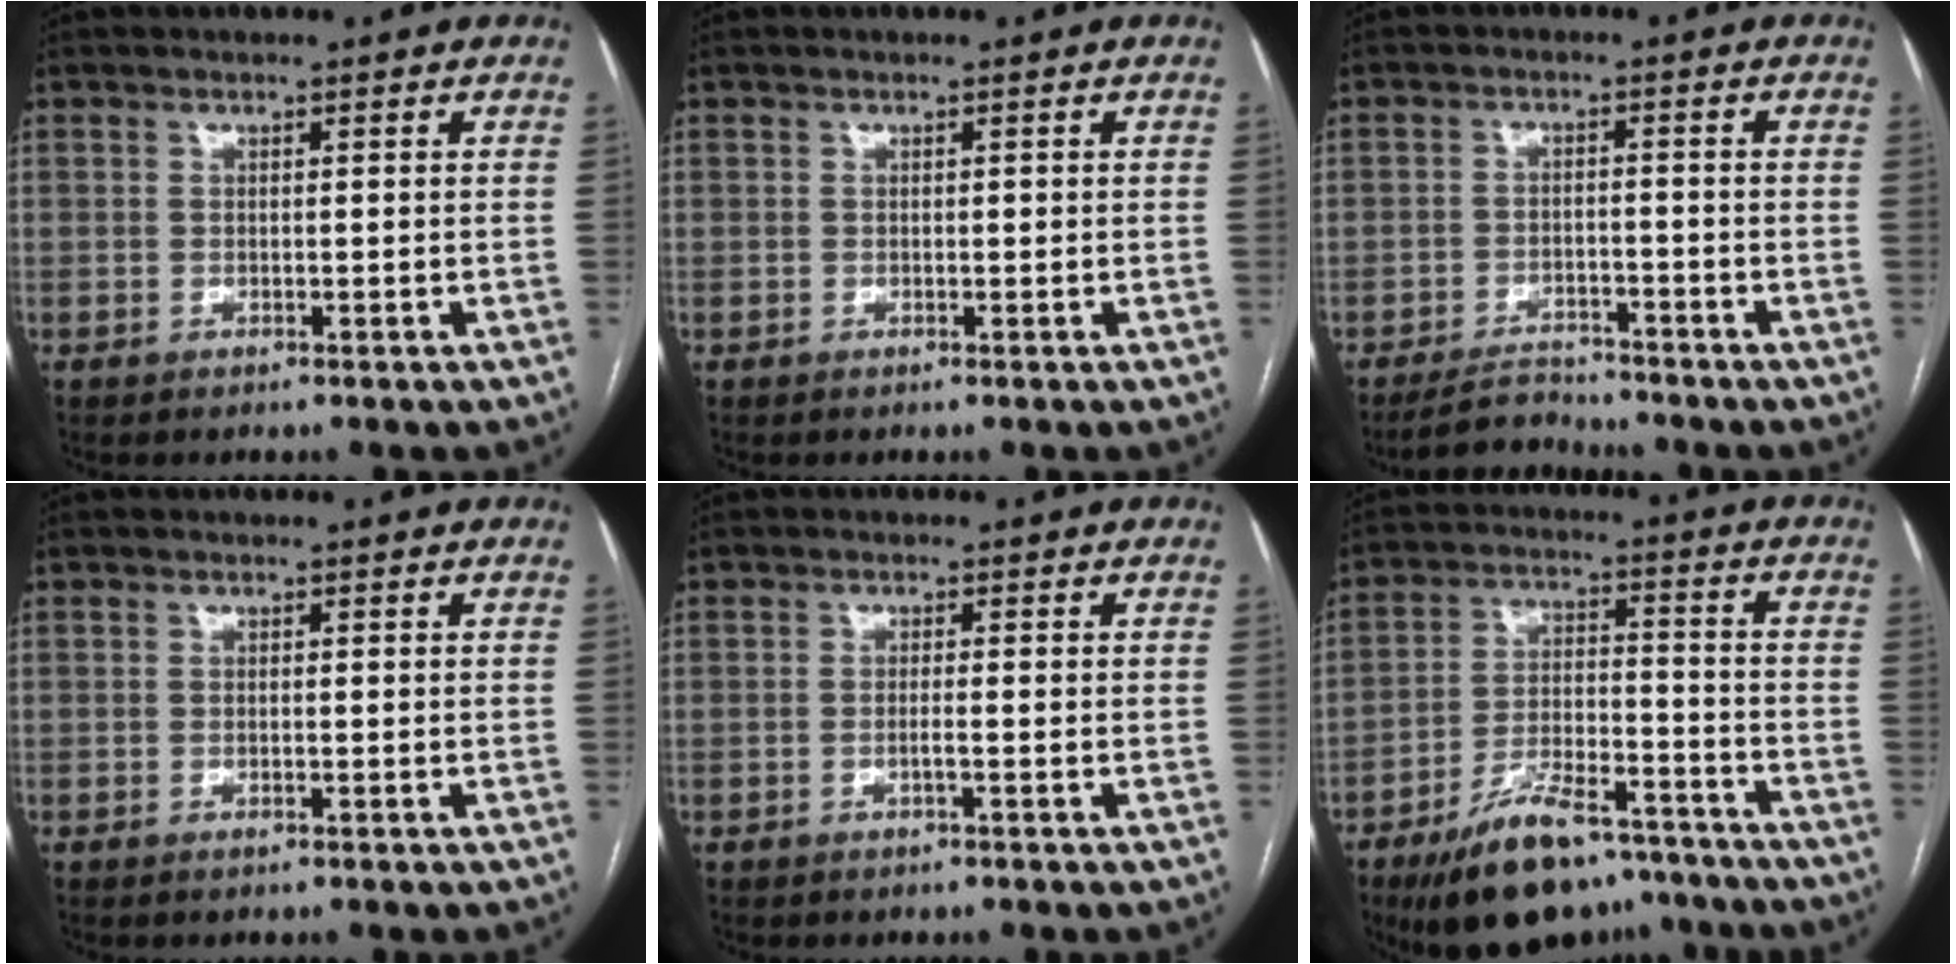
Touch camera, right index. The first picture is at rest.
{"total": 0.0}
{"total": 4.4, "force": [-4.3, 0.9, 0.4], "torque": [-0.012, -0.010, -0.074]}
{"total": 0.6, "force": [-0.2, 0.0, 0.5], "torque": [-0.010, 0.000, -0.002]}
{"total": 1.4, "force": [-0.5, -0.1, 1.2], "torque": [-0.023, 0.000, -0.010]}
{"total": 14.8, "force": [-11.3, 5.0, 8.2], "torque": [-0.145, 0.011, -0.186]}